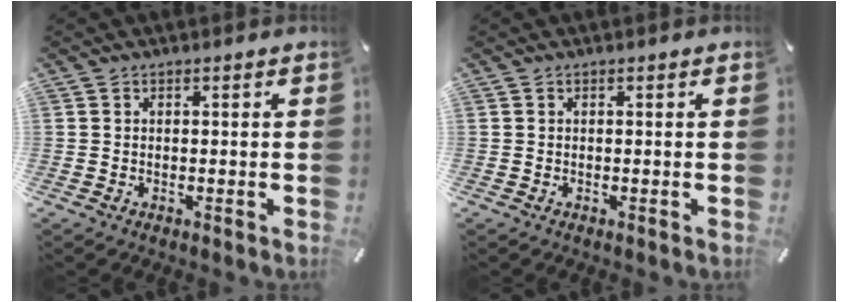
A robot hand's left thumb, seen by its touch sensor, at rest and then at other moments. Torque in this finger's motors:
{"motor_torque": [-0.15, -0.15, 0.05, -0.05, 0.00]}